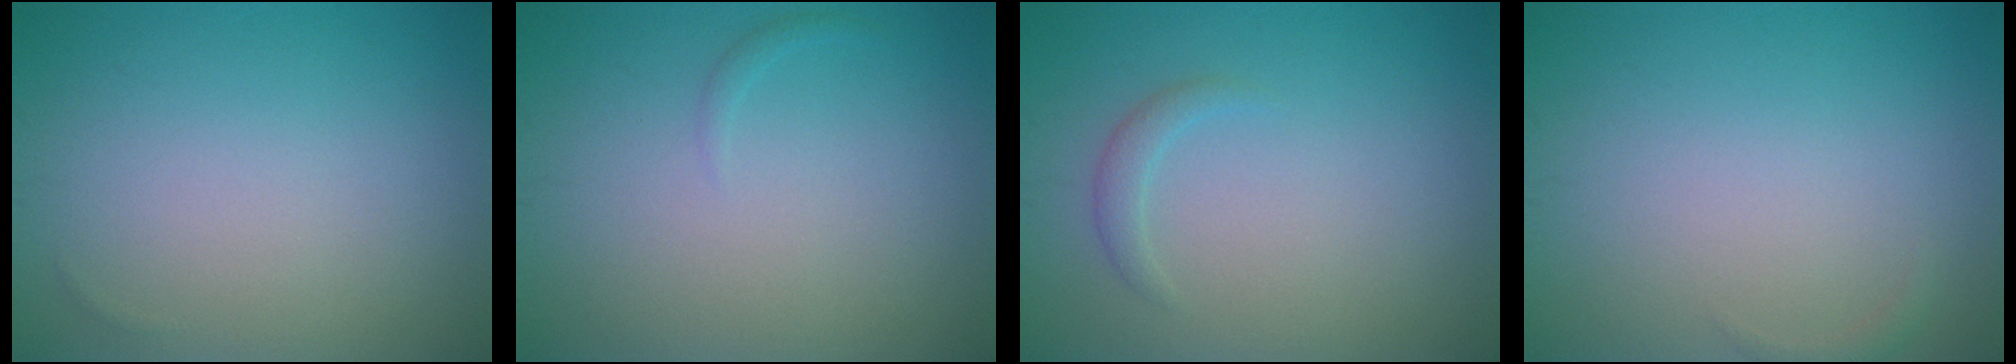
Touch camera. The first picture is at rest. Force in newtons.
{"total": 0.5, "press": 0.5, "slide": 0.1}
{"total": 1.2, "press": 1.2, "slide": 0.0}
{"total": 0.6, "press": 0.6, "slide": 0.1}